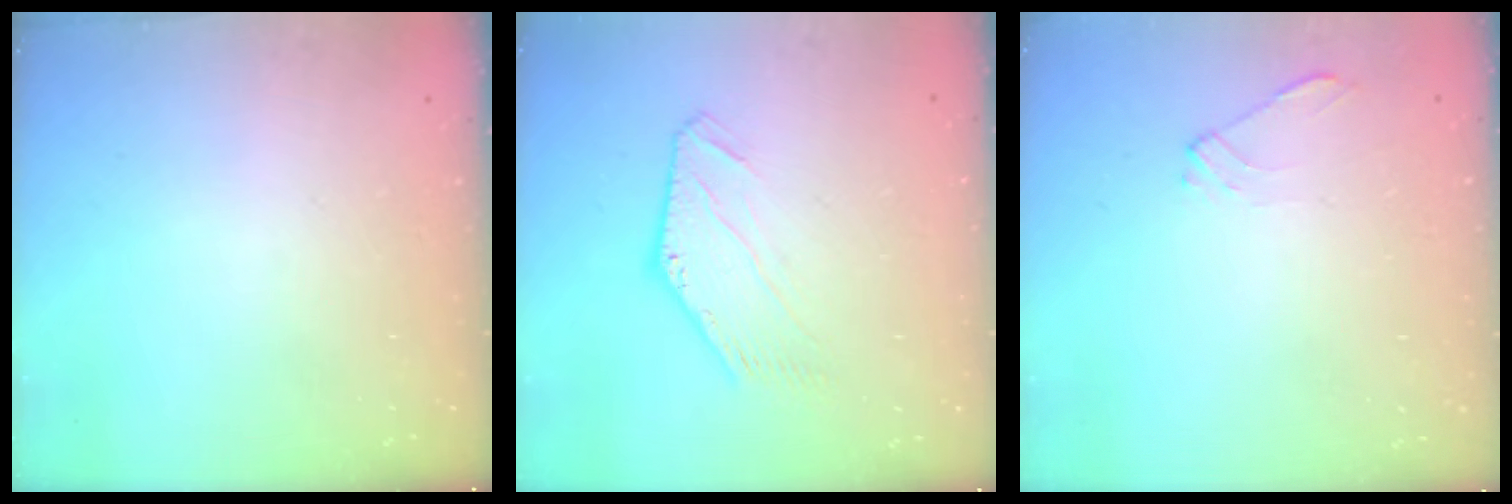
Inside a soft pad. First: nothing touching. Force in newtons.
{"total": 2.3, "press": 2.3, "slide": 0.2}
{"total": 2.3, "press": 2.2, "slide": 0.6}